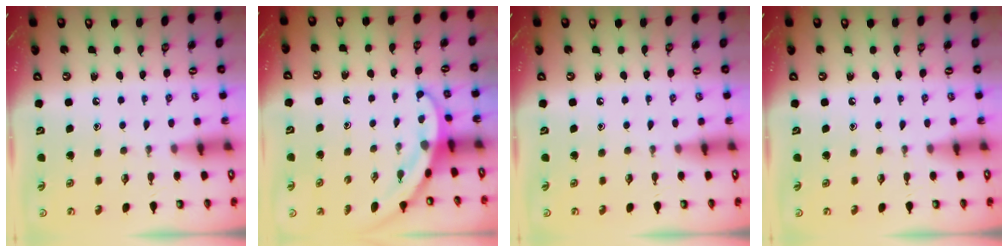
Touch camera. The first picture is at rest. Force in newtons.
{"total": 3.4, "press": 3.4, "slide": 0.2}
{"total": 0.0}
{"total": 0.0}